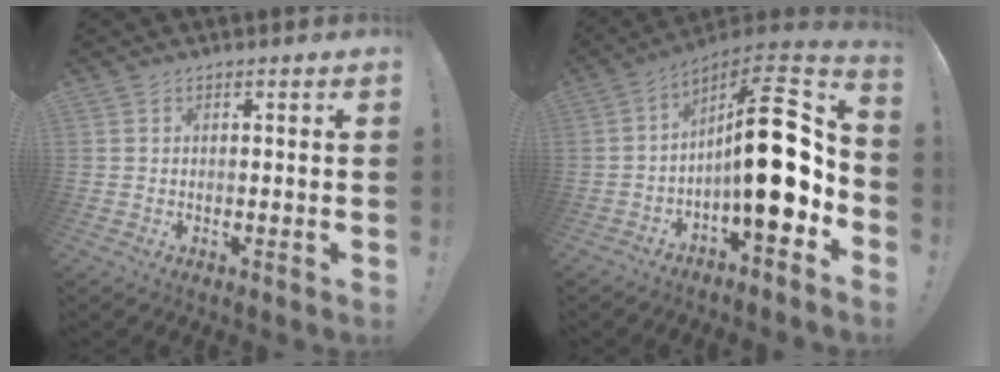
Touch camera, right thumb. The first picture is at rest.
{"total": 20.6, "force": [-0.7, 7.0, 19.3], "torque": [-0.273, 0.005, -0.010]}